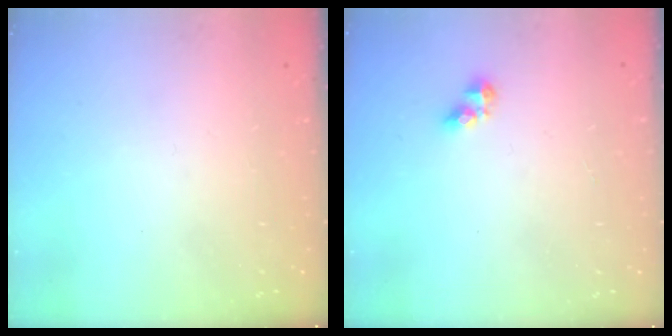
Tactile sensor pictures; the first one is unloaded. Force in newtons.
{"total": 4.9, "press": 4.8, "slide": 0.6}